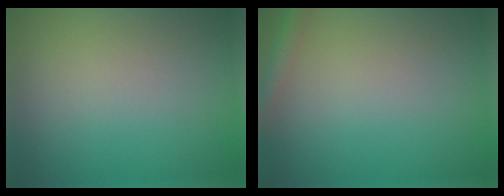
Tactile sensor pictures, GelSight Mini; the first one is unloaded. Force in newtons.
{"total": 2.0, "press": 2.0, "slide": 0.1}